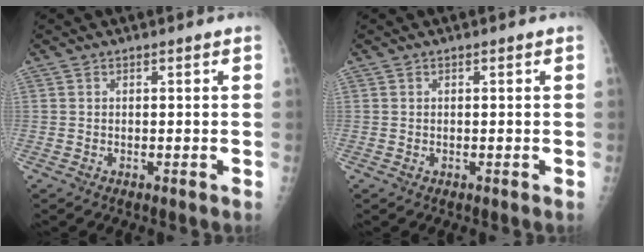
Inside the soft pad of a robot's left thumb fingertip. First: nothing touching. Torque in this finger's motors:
{"motor_torque": [-0.49, -0.09, 0.15, 0.06, 0.03]}